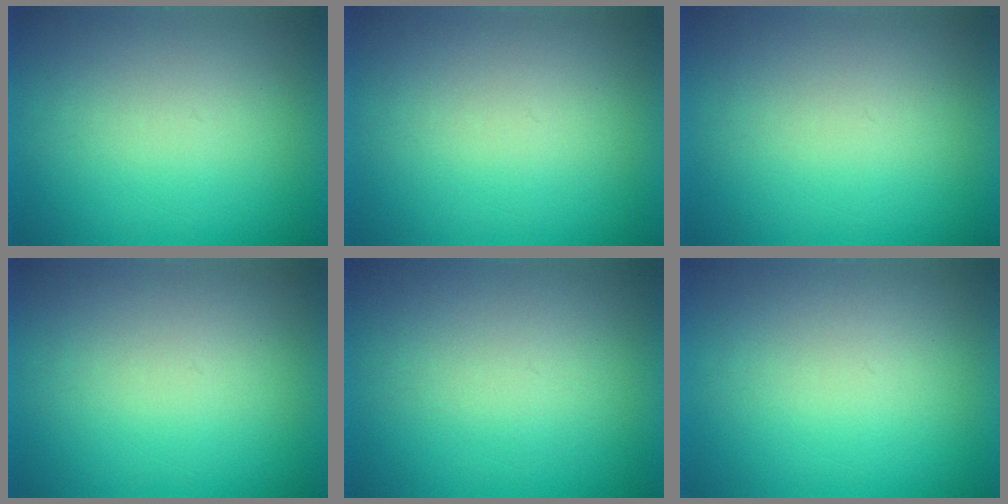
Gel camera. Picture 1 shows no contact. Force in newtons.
{"total": 1.1}
{"total": 0.0}
{"total": 0.0}
{"total": 3.2}
{"total": 1.2}